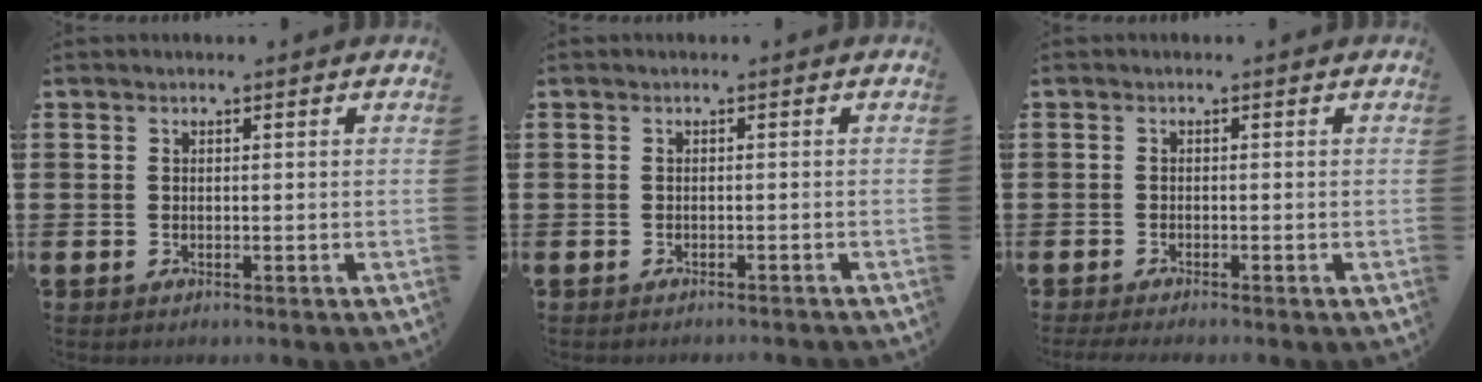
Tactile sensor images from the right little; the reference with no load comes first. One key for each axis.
{"total": 0.5, "fx": -0.5, "fy": -0.1, "fz": 0.0, "tx": 0.000, "ty": -0.001, "tz": -0.011}
{"total": 0.9, "fx": -0.6, "fy": 0.0, "fz": 0.6, "tx": -0.008, "ty": -0.002, "tz": -0.013}